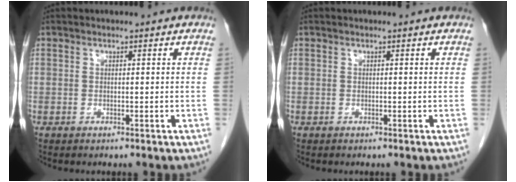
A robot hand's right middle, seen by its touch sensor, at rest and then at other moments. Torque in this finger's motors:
{"motor_torque": [-0.06, 0.07, 0.03, -0.01]}